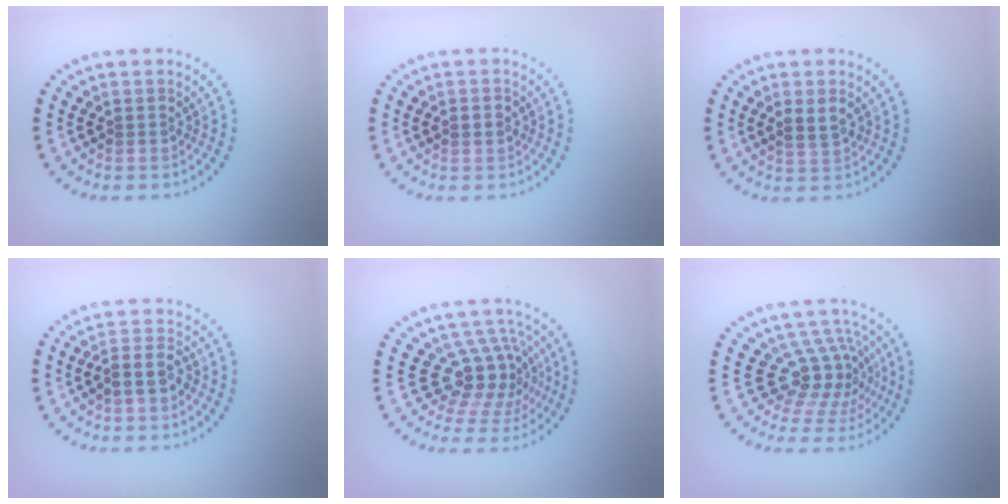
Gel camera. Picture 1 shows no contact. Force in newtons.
{"total": 1.5, "press": 1.4, "slide": 0.2}
{"total": 1.9, "press": 1.8, "slide": 0.5}
{"total": 2.4, "press": 2.1, "slide": 1.1}
{"total": 4.4, "press": 3.3, "slide": 2.8}
{"total": 4.1, "press": 2.9, "slide": 3.0}